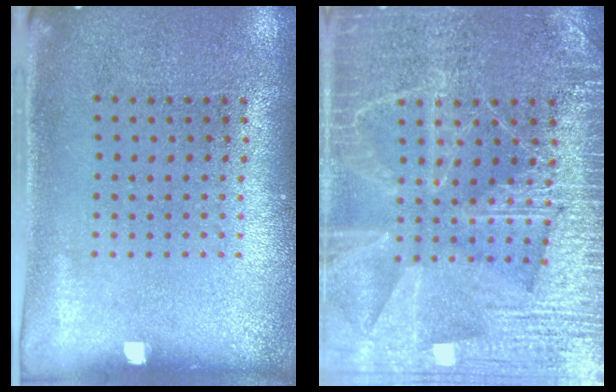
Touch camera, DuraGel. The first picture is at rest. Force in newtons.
{"total": 6.5, "press": 6.5, "slide": 0.8}